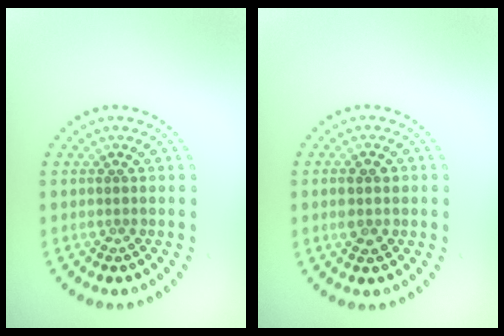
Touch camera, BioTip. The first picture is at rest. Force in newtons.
{"total": 2.7, "press": 2.7, "slide": 0.1}